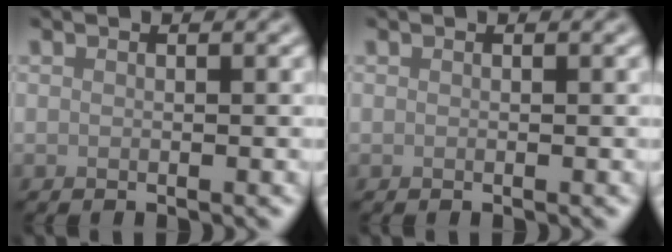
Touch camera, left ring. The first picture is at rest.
{"total": 0.0}